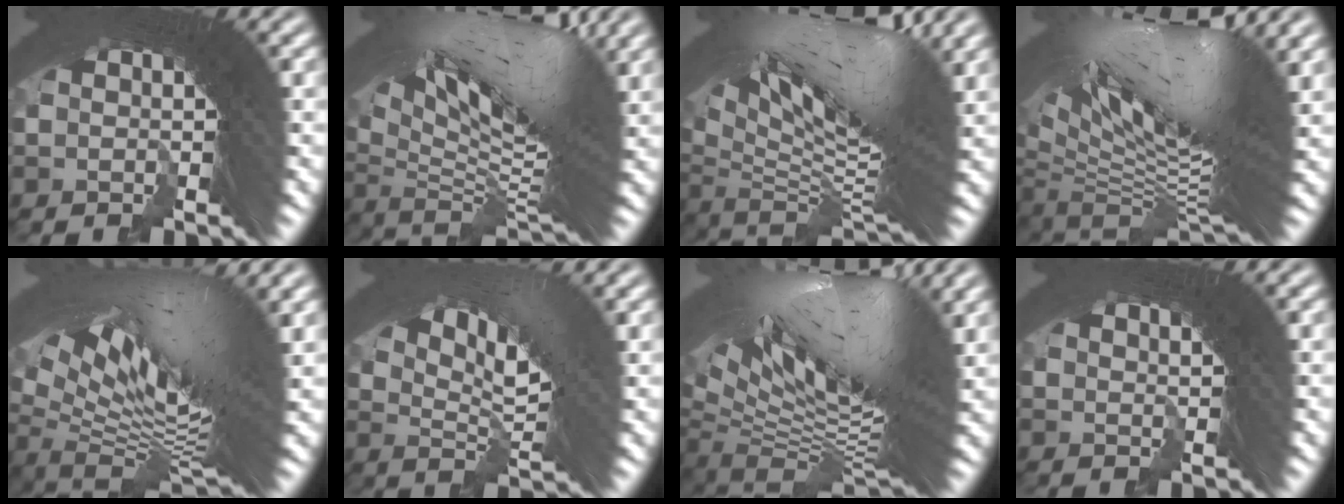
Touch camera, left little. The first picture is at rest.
{"total": 13.0, "force": [3.1, 5.0, 11.6], "torque": [-0.180, 0.006, 0.056]}
{"total": 13.8, "force": [2.2, 5.7, 12.3], "torque": [-0.208, -0.008, 0.049]}
{"total": 16.5, "force": [3.1, 7.5, 14.4], "torque": [-0.230, 0.007, 0.050]}
{"total": 12.7, "force": [2.2, 5.1, 11.4], "torque": [-0.176, -0.016, 0.053]}
{"total": 7.0, "force": [3.5, 1.2, 6.0], "torque": [-0.080, 0.006, 0.063]}
{"total": 14.7, "force": [2.3, 6.6, 13.0], "torque": [-0.204, 0.003, 0.043]}
{"total": 2.9, "force": [2.3, -1.2, 1.3], "torque": [-0.003, 0.011, 0.042]}